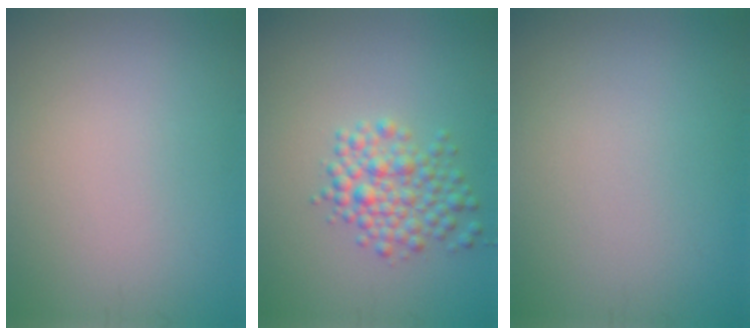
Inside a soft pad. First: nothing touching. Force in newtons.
{"total": 3.6, "press": 3.6, "slide": 0.0}
{"total": 0.0}